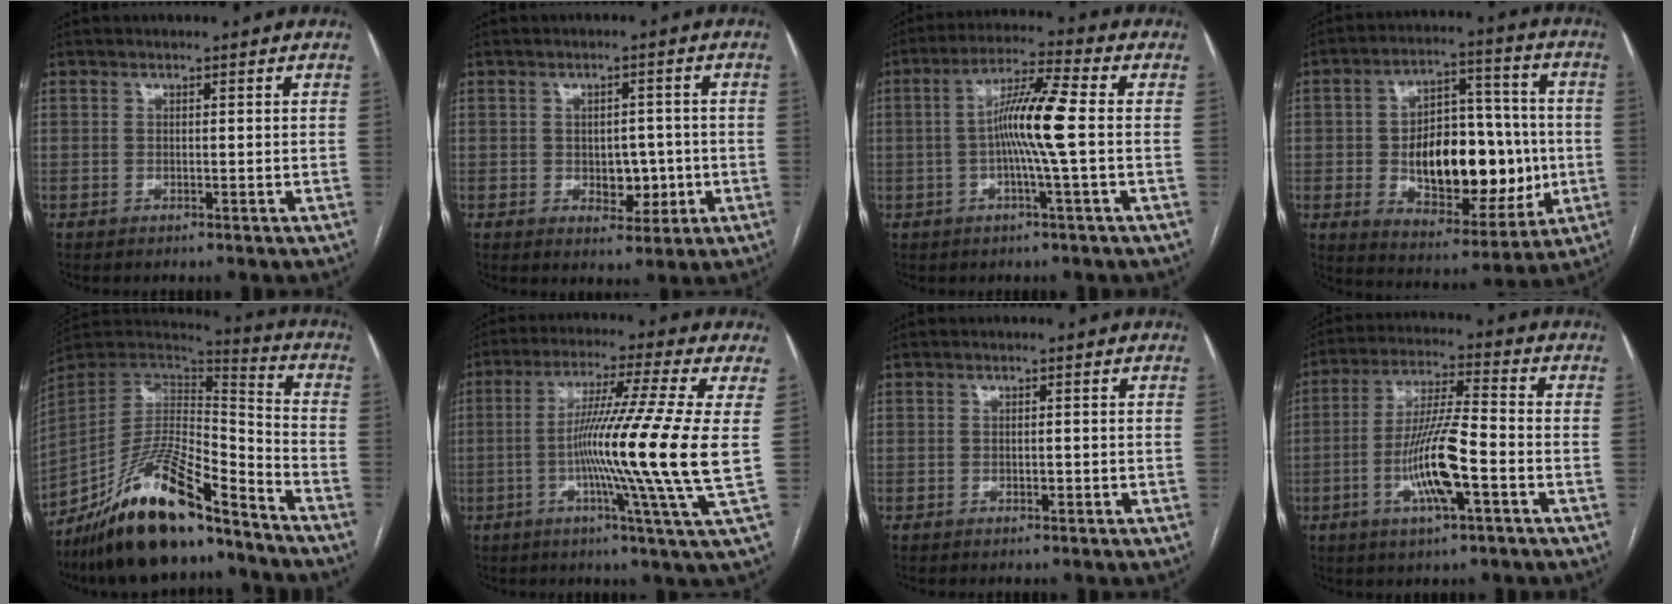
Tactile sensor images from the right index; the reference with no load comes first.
{"total": 5.0, "force": [-0.9, 3.1, 3.8], "torque": [-0.042, 0.005, -0.003]}
{"total": 9.2, "force": [-0.6, -0.6, 9.1], "torque": [-0.170, 0.009, -0.019]}
{"total": 19.7, "force": [-1.9, 9.9, 17.0], "torque": [-0.270, 0.021, -0.013]}
{"total": 20.4, "force": [-15.5, 4.4, 12.5], "torque": [-0.237, -0.001, -0.276]}
{"total": 16.2, "force": [-1.0, -3.0, 15.9], "torque": [-0.273, -0.020, -0.030]}
{"total": 0.8, "force": [-0.3, 0.3, 0.7], "torque": [-0.013, 0.000, -0.002]}
{"total": 11.7, "force": [-3.8, 1.4, 11.0], "torque": [-0.214, -0.002, -0.069]}